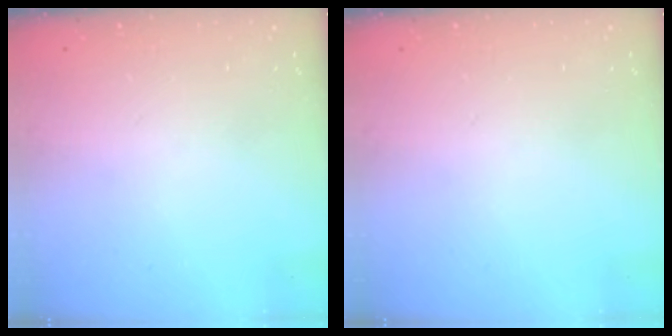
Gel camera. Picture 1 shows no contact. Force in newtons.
{"total": 0.0}